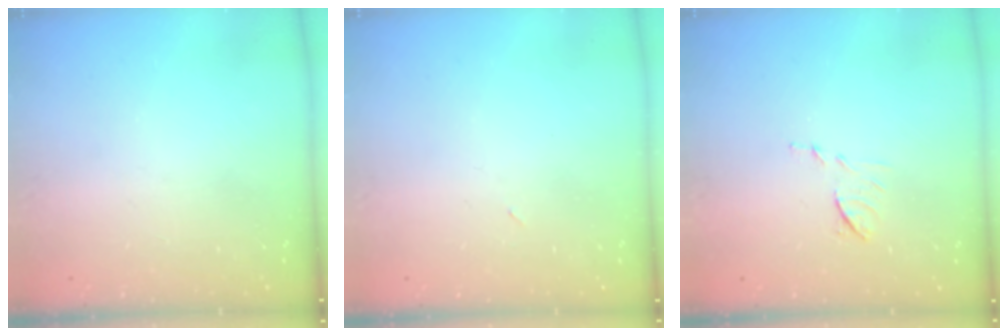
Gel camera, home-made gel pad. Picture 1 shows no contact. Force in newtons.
{"total": 2.4, "press": 2.3, "slide": 0.8}
{"total": 6.6, "press": 6.6, "slide": 0.5}